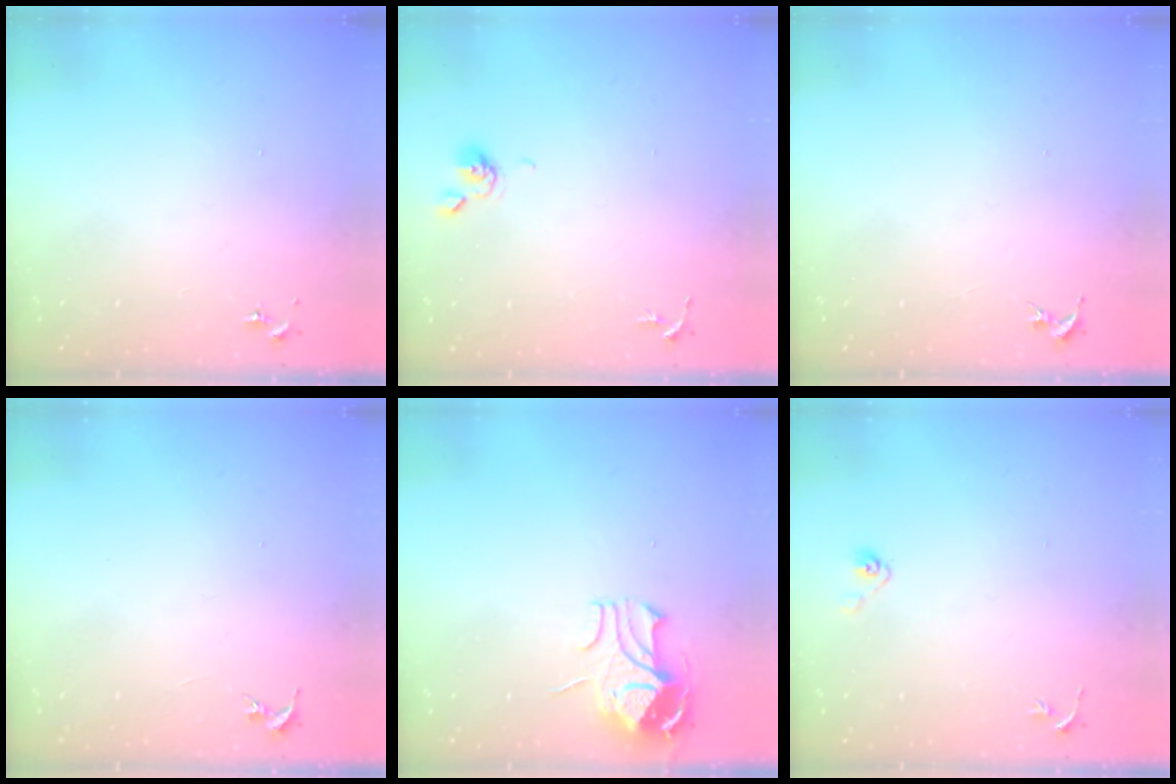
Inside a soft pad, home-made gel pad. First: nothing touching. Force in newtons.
{"total": 4.7, "press": 4.7, "slide": 0.7}
{"total": 0.0}
{"total": 0.0}
{"total": 9.9, "press": 9.8, "slide": 1.4}
{"total": 4.0, "press": 3.3, "slide": 2.2}